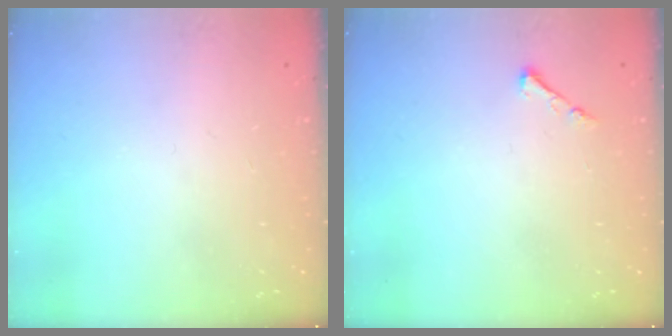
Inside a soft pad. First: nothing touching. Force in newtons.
{"total": 3.3, "press": 3.3, "slide": 0.6}